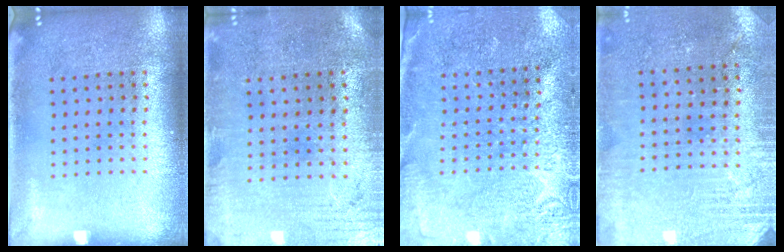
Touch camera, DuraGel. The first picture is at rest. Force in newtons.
{"total": 0.6, "press": 0.4, "slide": 0.5}
{"total": 2.7, "press": 2.7, "slide": 0.2}
{"total": 2.8, "press": 2.6, "slide": 1.0}